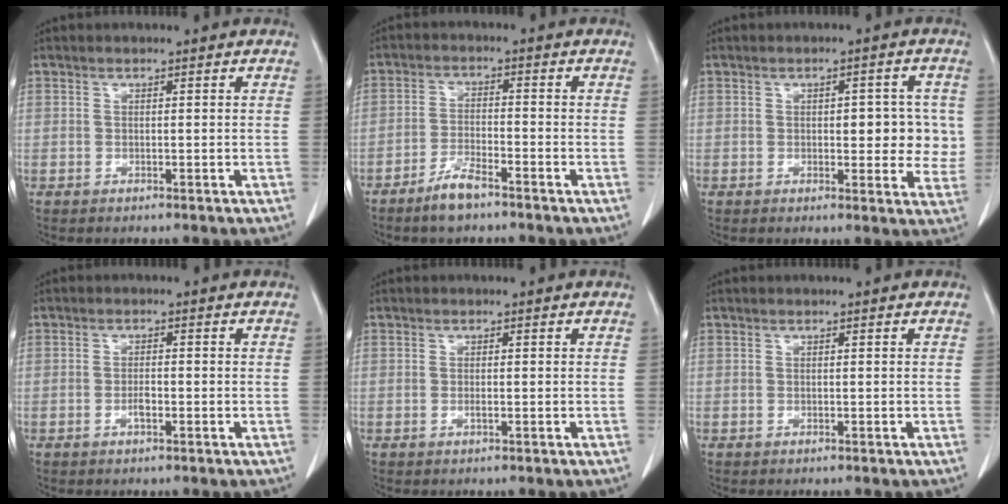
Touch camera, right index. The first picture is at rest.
{"total": 4.6, "force": [-3.5, 0.9, 2.8], "torque": [-0.053, -0.001, -0.065]}
{"total": 6.8, "force": [0.5, 3.4, 5.9], "torque": [-0.055, 0.006, 0.007]}
{"total": 1.8, "force": [-0.7, 0.5, 1.6], "torque": [-0.030, 0.001, -0.012]}
{"total": 0.8, "force": [-0.1, 0.2, 0.7], "torque": [-0.015, -0.001, -0.001]}
{"total": 0.0}